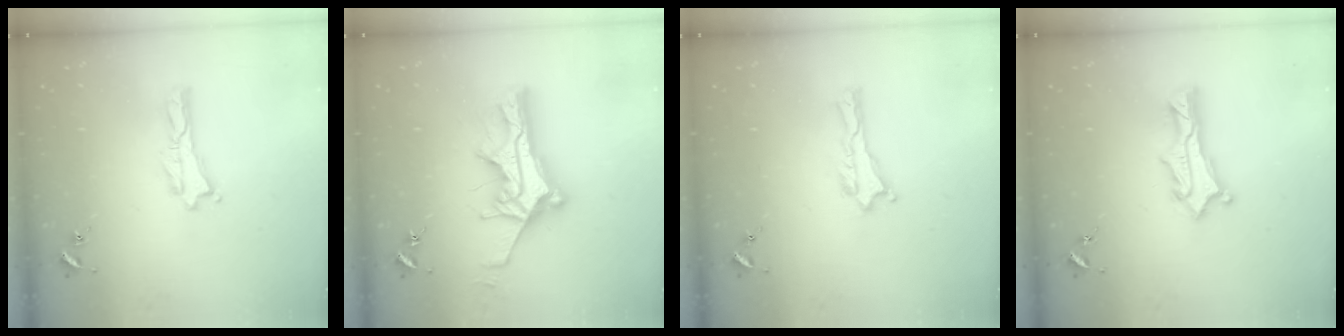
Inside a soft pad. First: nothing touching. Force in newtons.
{"total": 11.4, "press": 11.4, "slide": 1.0}
{"total": 0.0}
{"total": 2.4, "press": 2.4, "slide": 0.3}